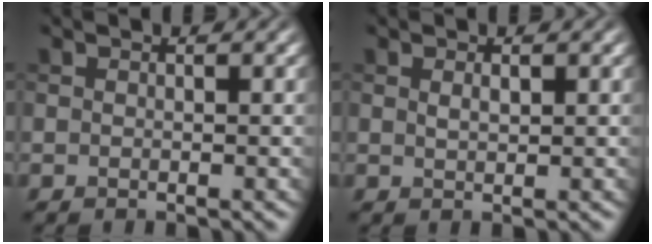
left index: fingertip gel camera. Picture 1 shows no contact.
{"total": 0.7, "force": [0.3, 0.0, 0.6], "torque": [-0.015, -0.003, 0.008]}